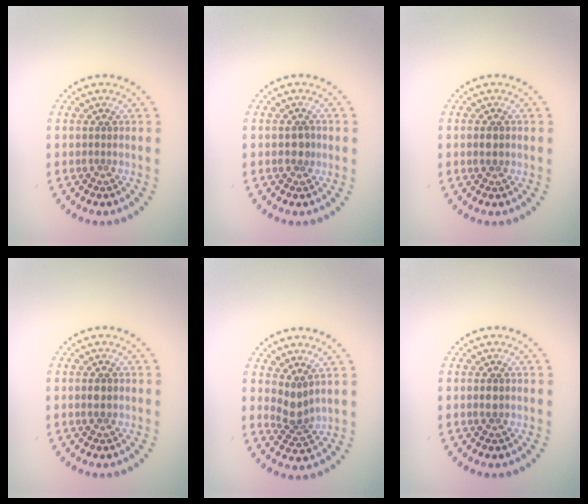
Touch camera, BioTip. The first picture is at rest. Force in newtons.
{"total": 1.3, "press": 1.3, "slide": 0.3}
{"total": 1.5, "press": 1.5, "slide": 0.1}
{"total": 1.5, "press": 1.5, "slide": 0.1}
{"total": 2.5, "press": 1.8, "slide": 1.6}
{"total": 1.2, "press": 1.2, "slide": 0.0}